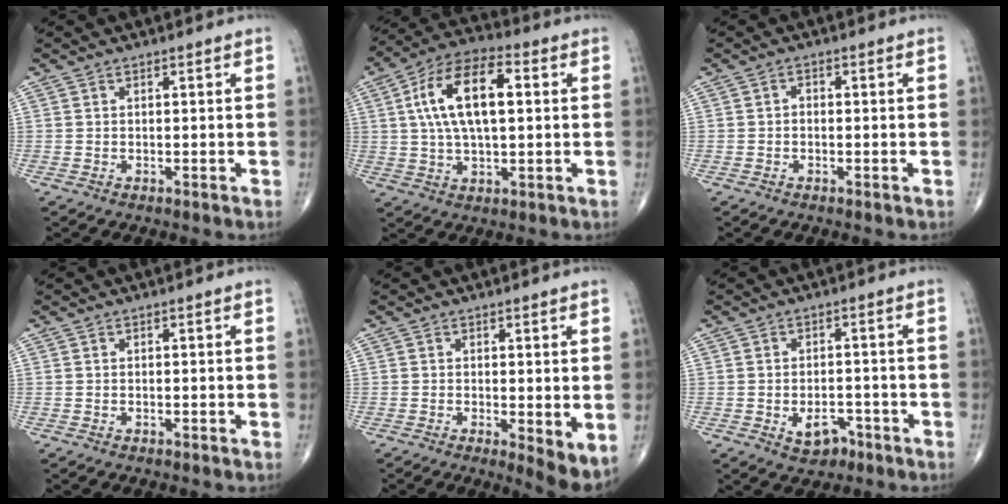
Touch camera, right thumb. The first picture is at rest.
{"total": 15.2, "force": [2.8, 7.1, 13.1], "torque": [-0.239, 0.022, 0.046]}
{"total": 1.1, "force": [-0.2, 0.8, 0.7], "torque": [-0.006, 0.004, -0.008]}
{"total": 0.0}
{"total": 5.3, "force": [-0.4, 1.6, 5.0], "torque": [-0.073, -0.017, -0.007]}
{"total": 5.0, "force": [-2.3, 3.3, 3.0], "torque": [-0.032, 0.016, -0.029]}